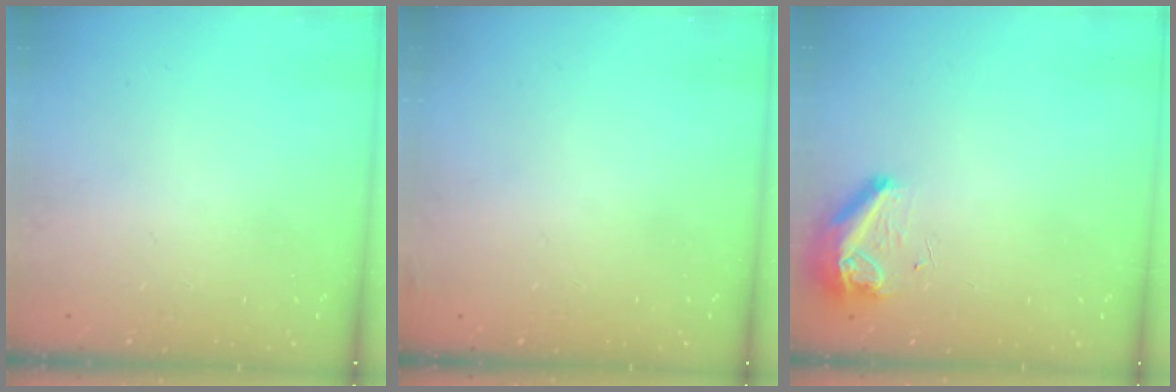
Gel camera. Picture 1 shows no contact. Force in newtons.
{"total": 3.0, "press": 2.9, "slide": 1.0}
{"total": 8.3, "press": 8.2, "slide": 0.9}